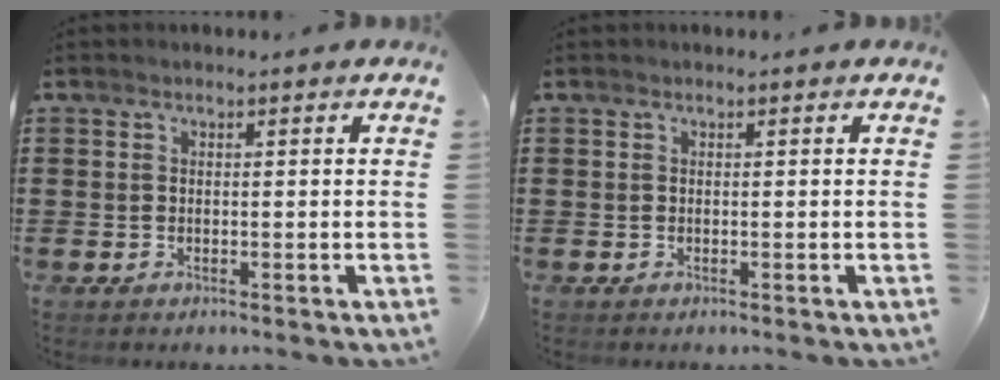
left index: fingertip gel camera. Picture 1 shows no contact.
{"total": 0.0}